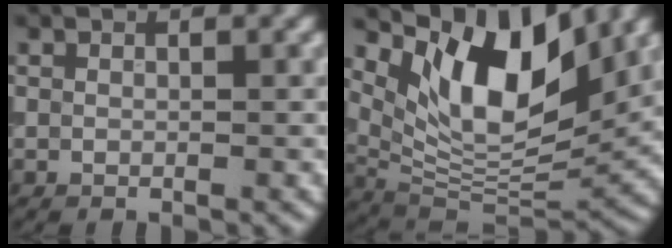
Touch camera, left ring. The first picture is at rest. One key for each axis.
{"total": 11.1, "fx": 5.7, "fy": 4.5, "fz": 8.3, "tx": -0.133, "ty": -0.006, "tz": 0.110}